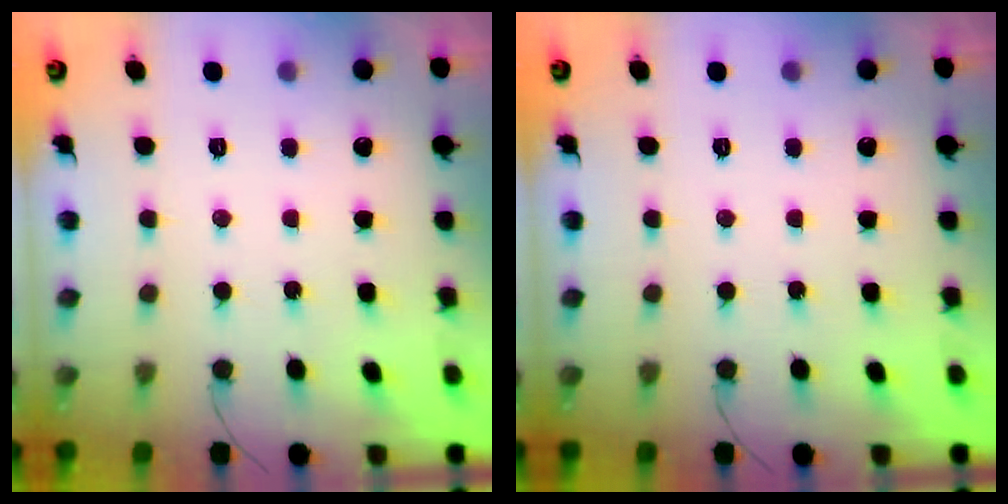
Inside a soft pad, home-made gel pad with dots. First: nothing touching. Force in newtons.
{"total": 0.0}